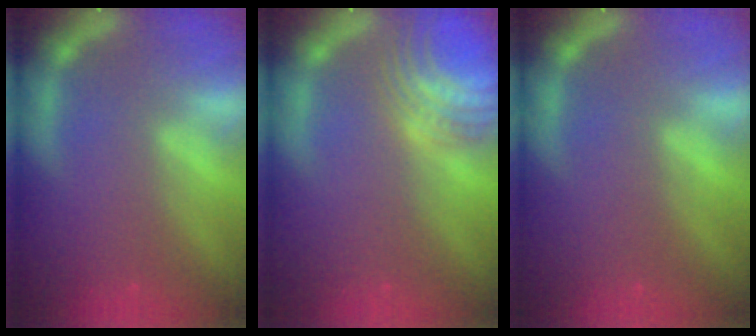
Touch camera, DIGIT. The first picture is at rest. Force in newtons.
{"total": 7.5}
{"total": 0.0}